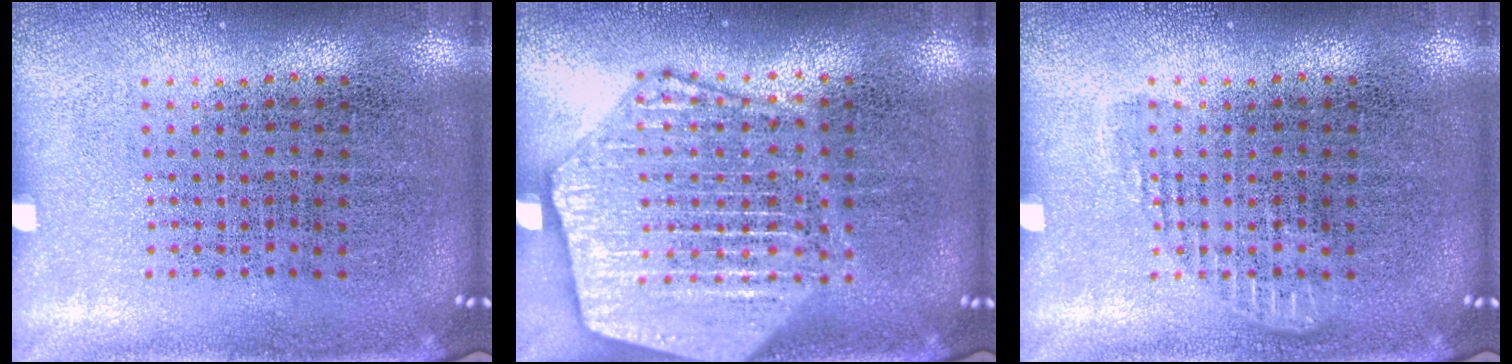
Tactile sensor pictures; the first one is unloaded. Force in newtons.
{"total": 3.2, "press": 3.1, "slide": 0.4}
{"total": 0.8, "press": 0.8, "slide": 0.2}